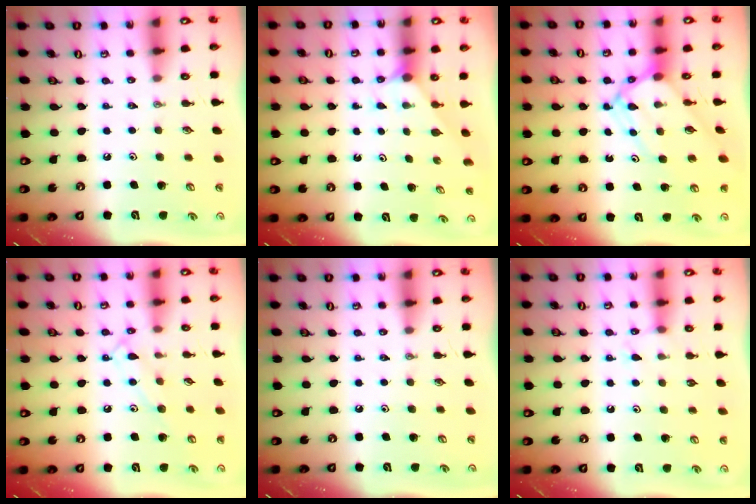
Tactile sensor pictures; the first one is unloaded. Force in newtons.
{"total": 1.7, "press": 1.7, "slide": 0.2}
{"total": 8.6, "press": 8.5, "slide": 0.7}
{"total": 9.5, "press": 9.5, "slide": 0.8}
{"total": 0.0}
{"total": 5.1, "press": 5.0, "slide": 0.6}